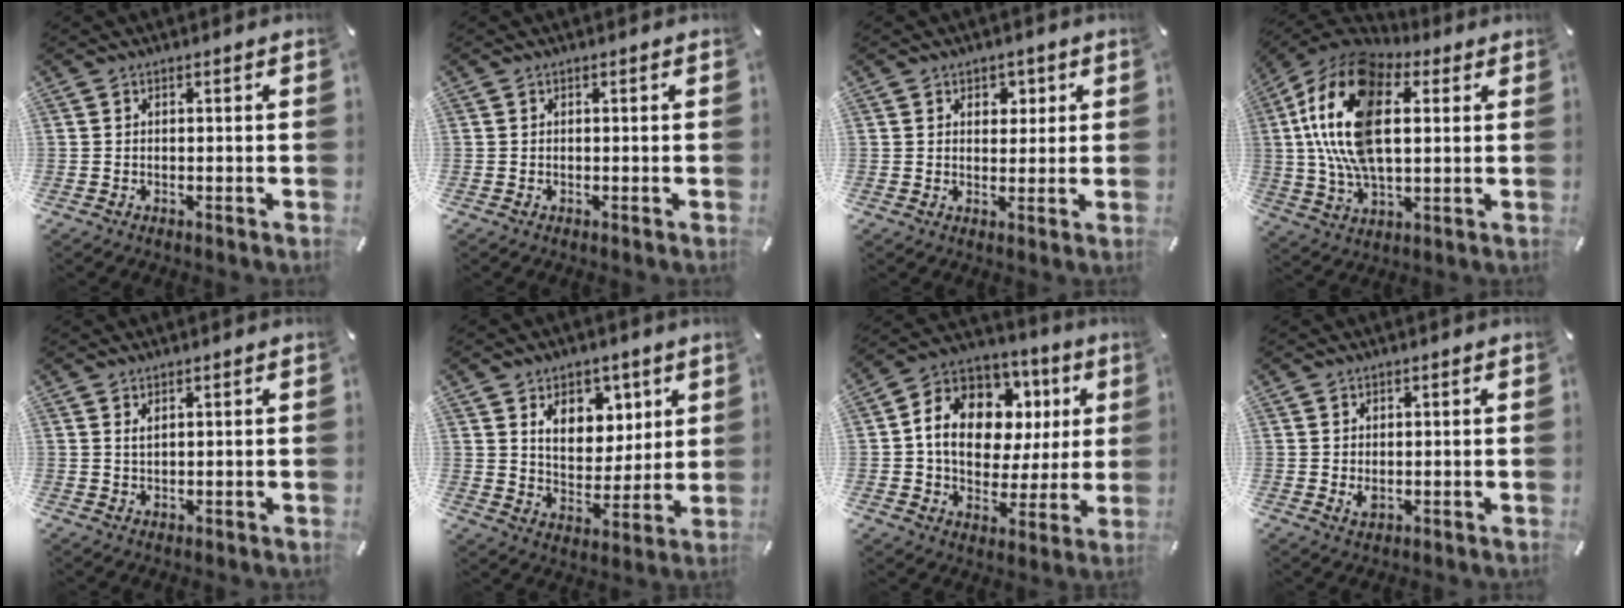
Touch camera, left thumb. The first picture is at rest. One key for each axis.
{"total": 0.0}
{"total": 3.5, "fx": 1.5, "fy": 2.8, "fz": 1.3, "tx": 0.000, "ty": -0.006, "tz": 0.017}
{"total": 21.5, "fx": 4.3, "fy": 12.4, "fz": 17.0, "tx": -0.377, "ty": 0.007, "tz": 0.069}
{"total": 1.4, "fx": 0.9, "fy": 0.5, "fz": 1.0, "tx": -0.020, "ty": -0.001, "tz": 0.016}
{"total": 10.4, "fx": 5.2, "fy": 7.9, "fz": 4.3, "tx": -0.063, "ty": -0.029, "tz": 0.094}
{"total": 15.4, "fx": 3.0, "fy": 12.0, "fz": 9.1, "tx": -0.160, "ty": -0.004, "tz": 0.060}
{"total": 2.0, "fx": 0.1, "fy": 1.4, "fz": 1.5, "tx": -0.035, "ty": 0.000, "tz": 0.000}